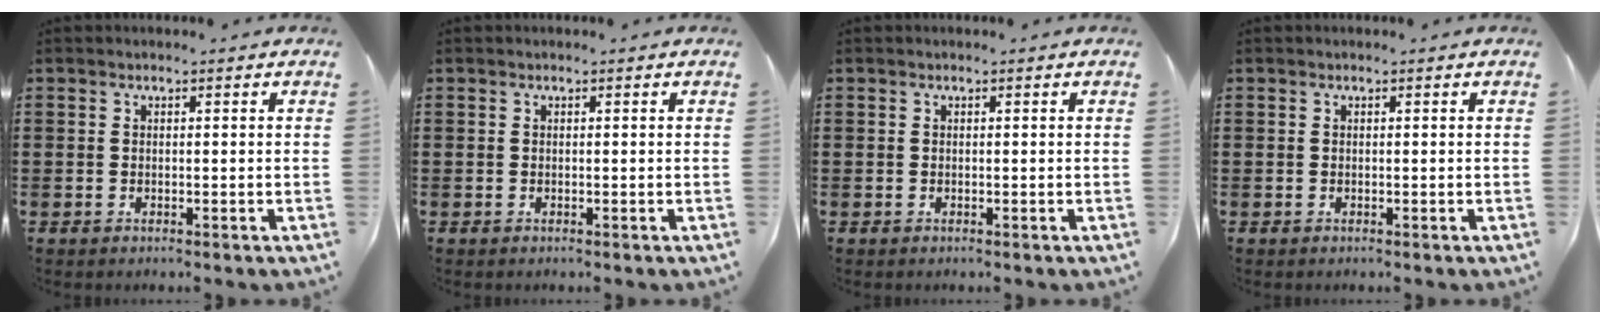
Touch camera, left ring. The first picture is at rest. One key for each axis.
{"total": 0.0}
{"total": 0.0}
{"total": 0.0}